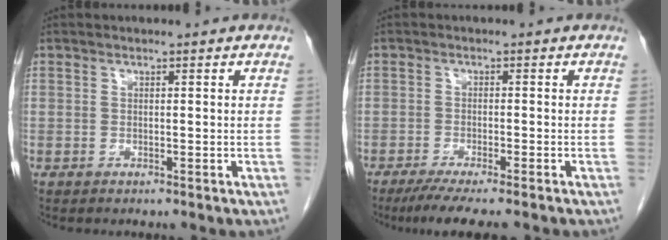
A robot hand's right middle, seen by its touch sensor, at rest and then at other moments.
{"total": 6.6, "force": [-5.3, 0.2, 3.9], "torque": [-0.056, -0.014, -0.082]}